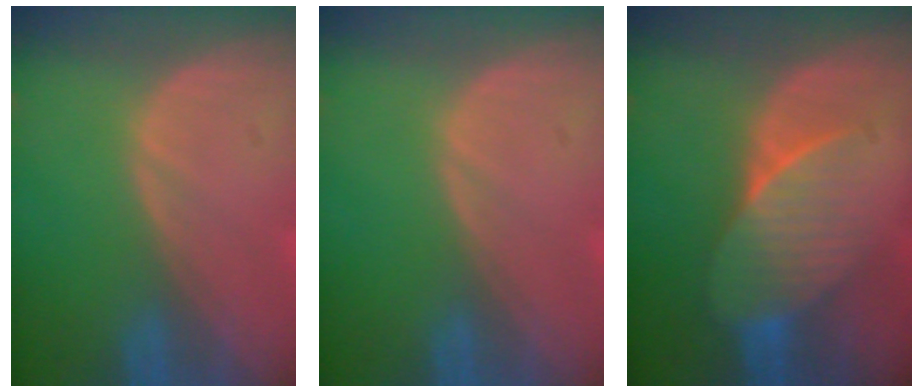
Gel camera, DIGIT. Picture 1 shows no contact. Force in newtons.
{"total": 0.0}
{"total": 7.4, "press": 6.9, "slide": 2.8}